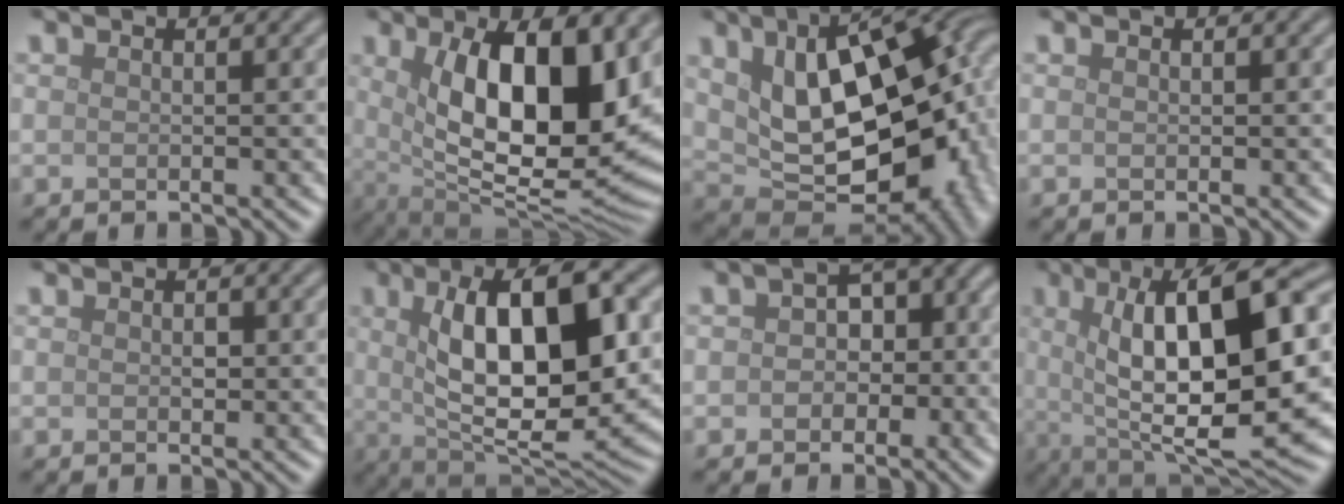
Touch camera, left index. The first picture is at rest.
{"total": 14.6, "force": [2.3, 6.4, 13.0], "torque": [-0.186, -0.019, 0.044]}
{"total": 17.0, "force": [1.5, 9.6, 14.0], "torque": [-0.201, -0.014, 0.045]}
{"total": 0.0}
{"total": 0.8, "force": [0.0, 0.6, 0.6], "torque": [-0.007, -0.002, -0.001]}
{"total": 13.1, "force": [2.2, 5.2, 11.9], "torque": [-0.165, 0.002, 0.032]}
{"total": 4.8, "force": [-0.7, 3.5, 3.3], "torque": [-0.026, 0.011, -0.020]}
{"total": 15.4, "force": [2.0, 4.8, 14.5], "torque": [-0.206, 0.006, 0.029]}